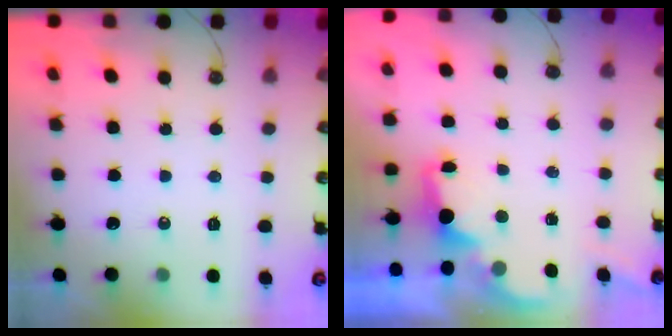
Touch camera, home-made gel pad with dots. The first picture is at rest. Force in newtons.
{"total": 2.0, "press": 1.9, "slide": 0.8}